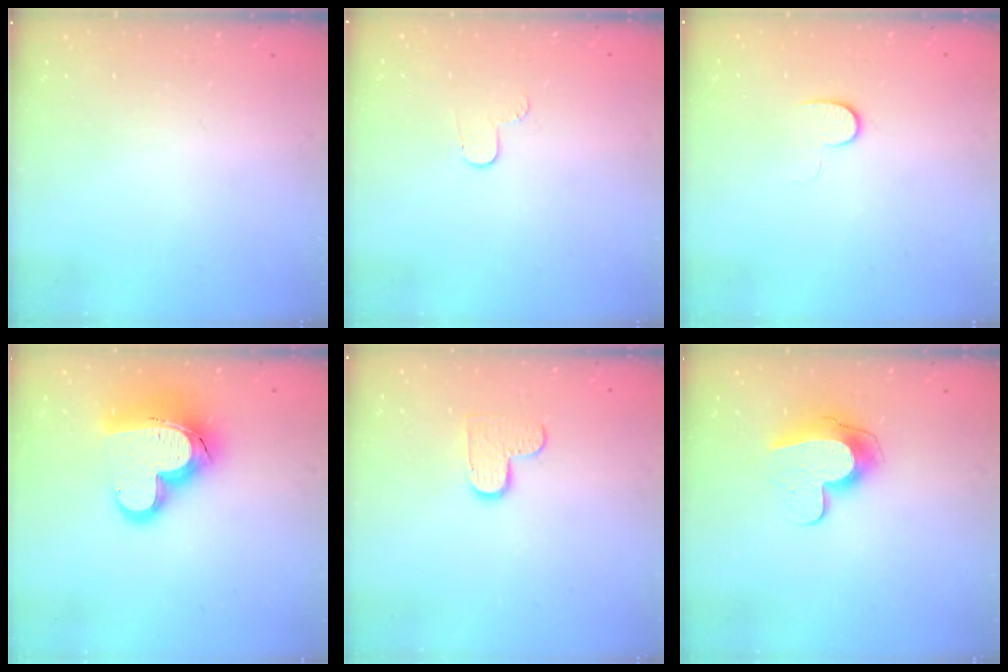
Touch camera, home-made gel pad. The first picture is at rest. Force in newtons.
{"total": 3.8, "press": 3.8, "slide": 0.4}
{"total": 6.8, "press": 6.7, "slide": 1.0}
{"total": 19.3, "press": 19.2, "slide": 1.8}
{"total": 7.4, "press": 7.4, "slide": 0.4}
{"total": 10.9, "press": 10.9, "slide": 1.1}